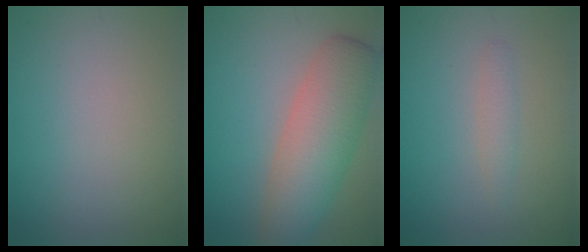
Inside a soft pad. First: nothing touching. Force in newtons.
{"total": 7.2, "press": 7.2, "slide": 0.4}
{"total": 1.3, "press": 1.3, "slide": 0.1}